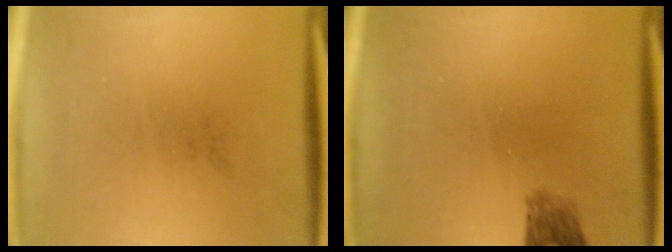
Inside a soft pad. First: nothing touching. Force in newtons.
{"total": 2.2}